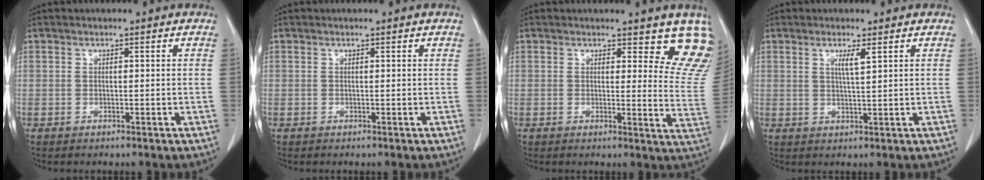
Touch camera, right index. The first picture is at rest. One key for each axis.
{"total": 0.0}
{"total": 9.4, "fx": 8.1, "fy": 3.3, "fz": 3.3, "tx": 0.002, "ty": -0.041, "tz": 0.057}
{"total": 2.5, "fx": 1.2, "fy": -0.2, "fz": 2.2, "tx": -0.044, "ty": -0.004, "tz": 0.023}